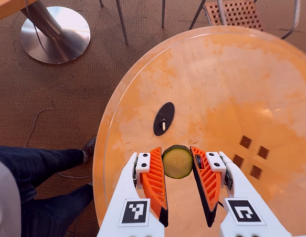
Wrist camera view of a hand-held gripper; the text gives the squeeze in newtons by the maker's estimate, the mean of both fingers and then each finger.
{"total": 9.0, "left": 9.0, "right": 9.1}